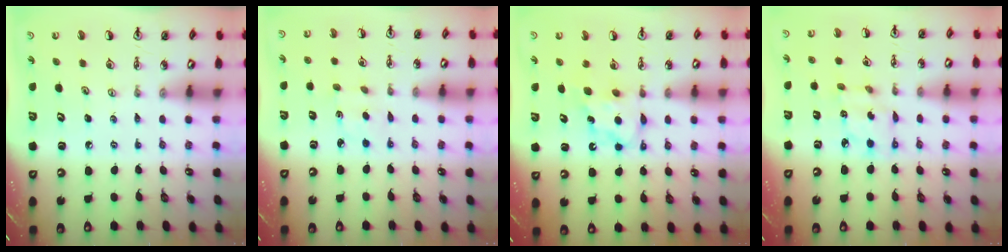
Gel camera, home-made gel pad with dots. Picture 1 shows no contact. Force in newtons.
{"total": 1.9, "press": 1.9, "slide": 0.4}
{"total": 6.5, "press": 6.5, "slide": 0.3}
{"total": 6.0, "press": 6.0, "slide": 0.3}